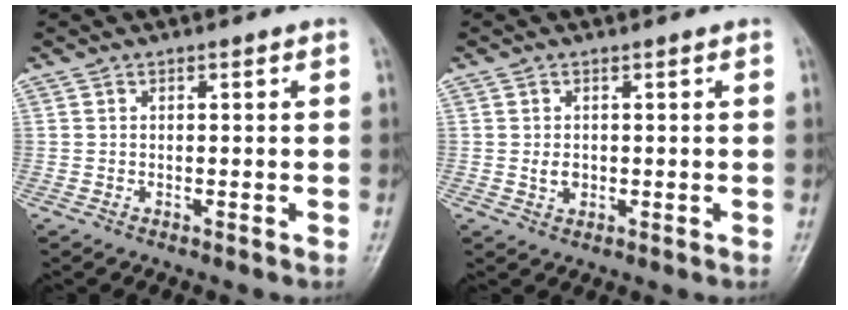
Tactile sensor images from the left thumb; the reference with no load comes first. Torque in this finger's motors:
{"motor_torque": [-0.07, 0.06, 0.03, 0.01, -0.01]}